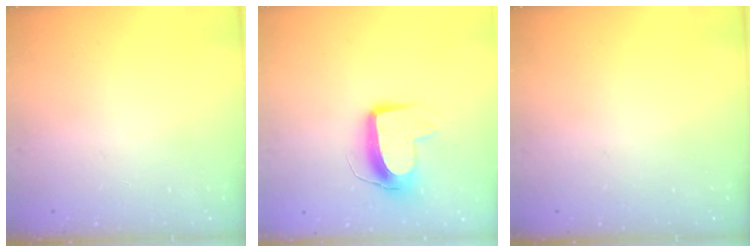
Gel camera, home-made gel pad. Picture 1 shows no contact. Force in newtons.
{"total": 10.1, "press": 10.1, "slide": 0.4}
{"total": 0.0}